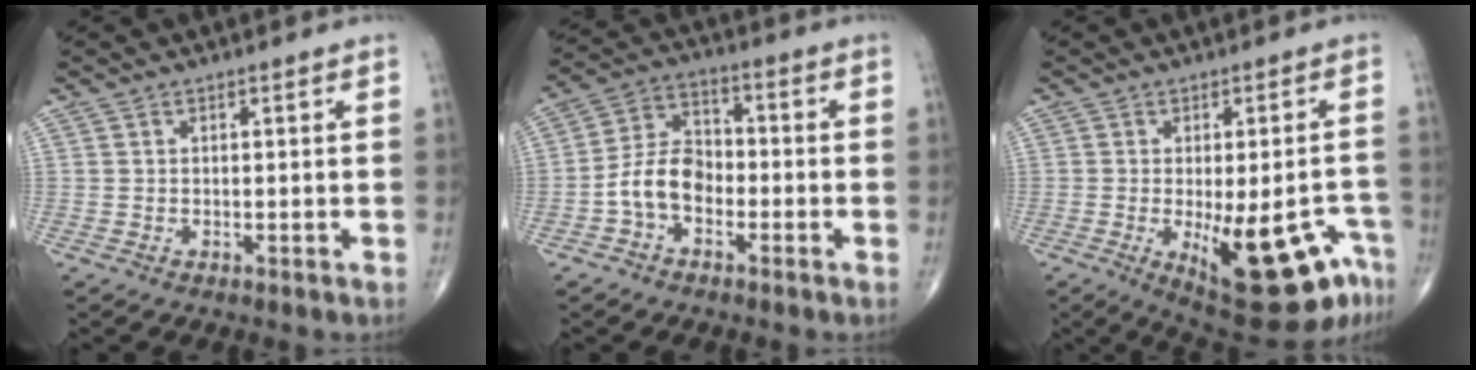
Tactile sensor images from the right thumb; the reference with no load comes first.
{"total": 8.6, "force": [-2.9, 5.8, 5.7], "torque": [-0.097, 0.036, -0.067]}
{"total": 16.6, "force": [-7.3, 5.9, 13.6], "torque": [-0.118, 0.018, -0.080]}